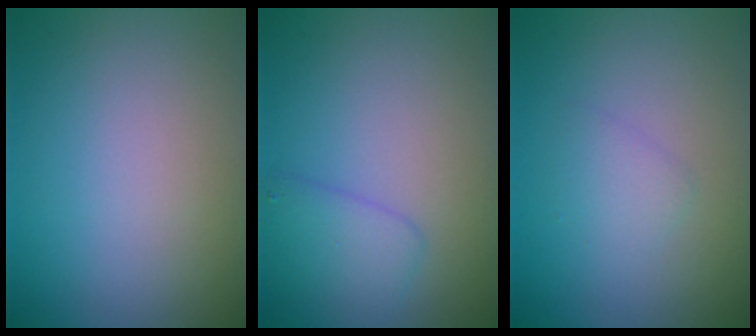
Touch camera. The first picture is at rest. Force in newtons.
{"total": 2.6, "press": 2.5, "slide": 0.2}
{"total": 1.4, "press": 1.4, "slide": 0.0}